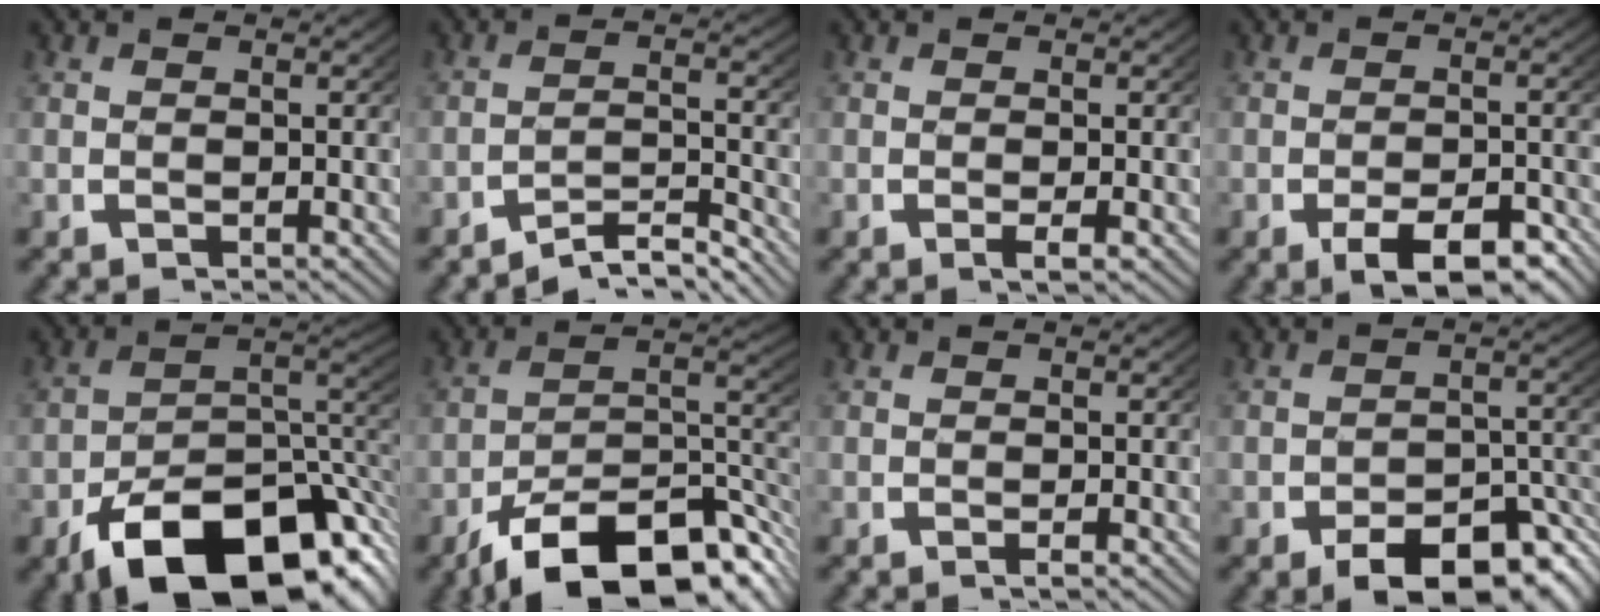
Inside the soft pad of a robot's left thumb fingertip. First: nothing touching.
{"total": 5.4, "force": [-4.2, 2.1, 2.7], "torque": [-0.038, -0.011, -0.070]}
{"total": 1.1, "force": [-0.2, 0.1, 1.1], "torque": [-0.016, 0.004, -0.008]}
{"total": 5.1, "force": [-3.1, 2.3, 3.4], "torque": [-0.043, -0.015, -0.043]}
{"total": 16.3, "force": [-7.6, 8.6, 11.5], "torque": [-0.184, -0.046, -0.090]}
{"total": 13.1, "force": [-7.4, 6.5, 8.6], "torque": [-0.141, -0.034, -0.093]}
{"total": 0.5, "force": [-0.3, 0.0, 0.5], "torque": [-0.004, 0.005, -0.009]}
{"total": 7.6, "force": [-4.9, 3.5, 4.7], "torque": [-0.062, -0.023, -0.065]}